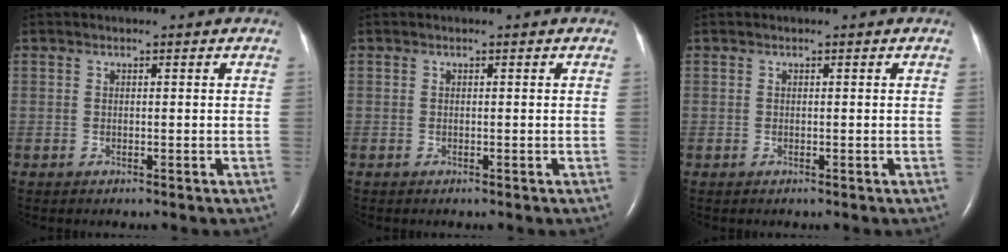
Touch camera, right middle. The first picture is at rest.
{"total": 0.0}
{"total": 0.0}